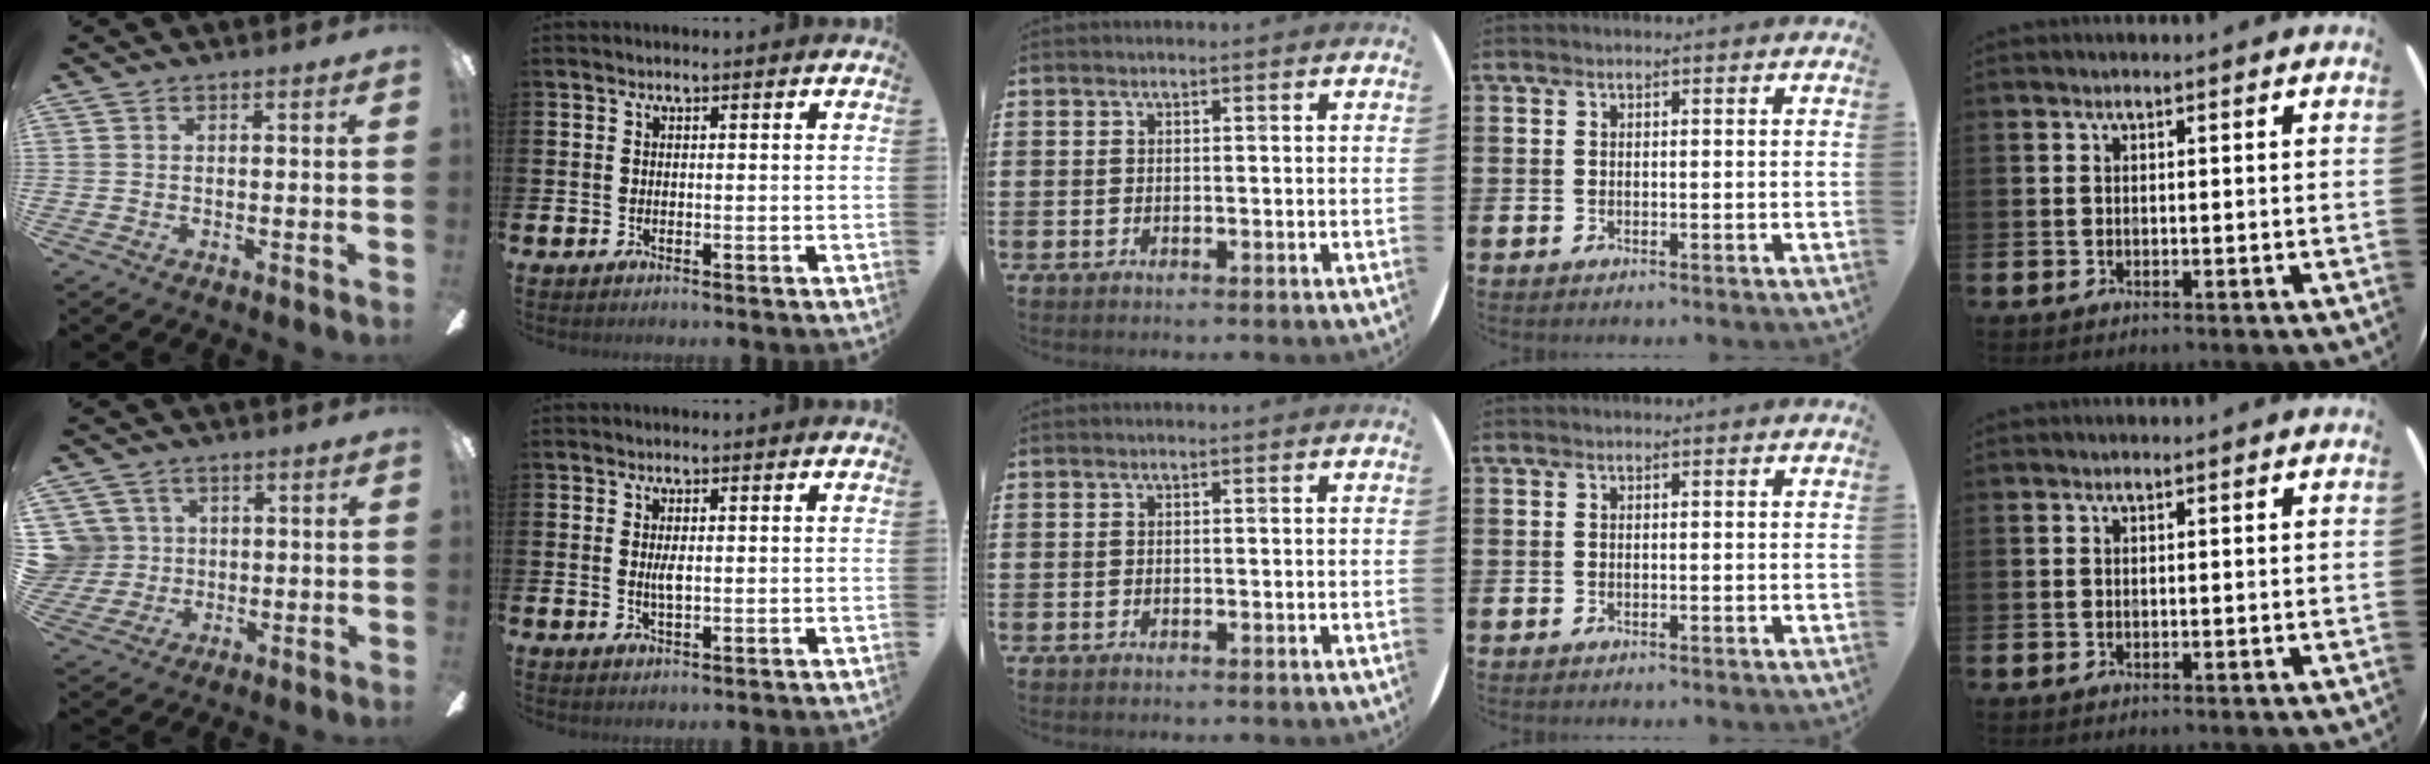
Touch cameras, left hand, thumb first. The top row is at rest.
{"thumb": {"total": 7.5, "force": [1.8, 7.2, 0.7], "torque": [-0.042, 0.002, 0.039]}, "index": {"total": 1.8, "force": [0.4, 0.5, 1.7], "torque": [-0.031, 0.001, 0.004]}}